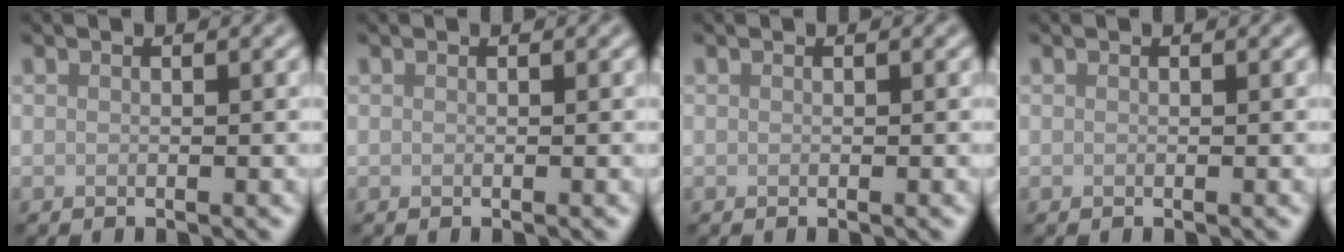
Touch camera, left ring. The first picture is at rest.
{"total": 0.0}
{"total": 0.0}
{"total": 0.0}